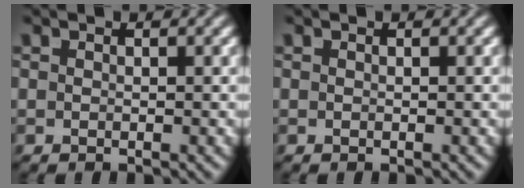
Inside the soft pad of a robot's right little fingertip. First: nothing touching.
{"total": 0.0}